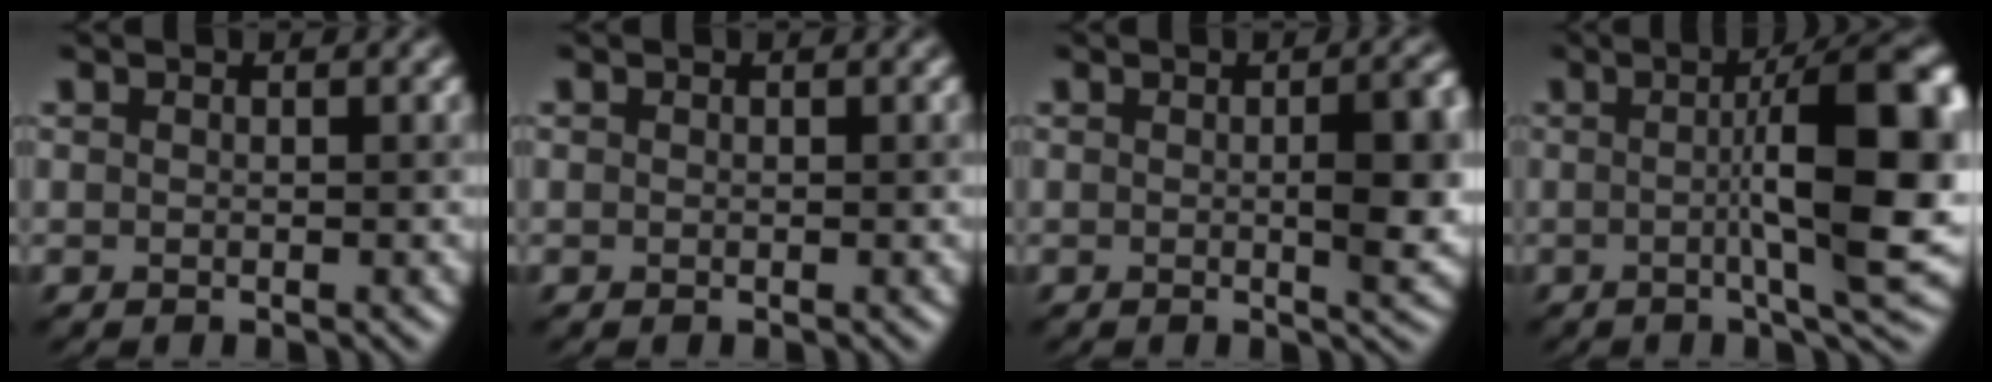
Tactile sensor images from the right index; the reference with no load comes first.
{"total": 0.0}
{"total": 4.4, "force": [0.0, 0.9, 4.3], "torque": [-0.056, -0.001, 0.001]}
{"total": 12.7, "force": [0.5, 3.0, 12.3], "torque": [-0.148, 0.009, 0.005]}